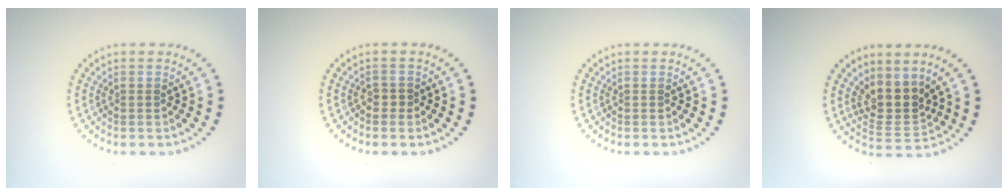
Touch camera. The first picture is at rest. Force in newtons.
{"total": 0.6, "press": 0.5, "slide": 0.3}
{"total": 0.0}
{"total": 3.5, "press": 2.7, "slide": 2.3}